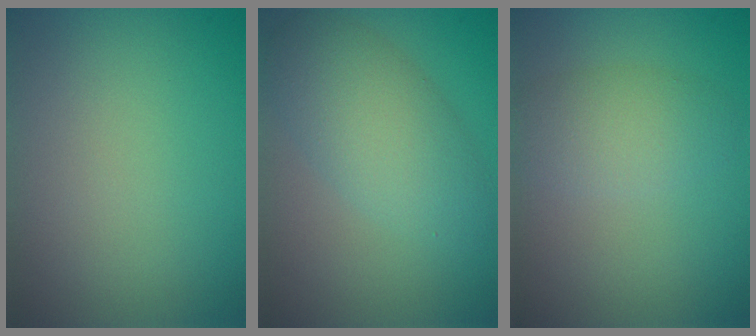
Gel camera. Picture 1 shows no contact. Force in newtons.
{"total": 5.1, "press": 5.1, "slide": 0.3}
{"total": 2.9, "press": 2.9, "slide": 0.2}